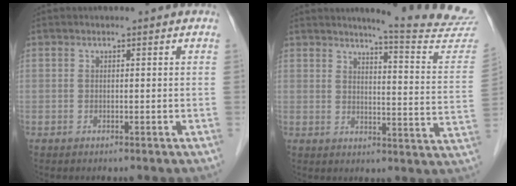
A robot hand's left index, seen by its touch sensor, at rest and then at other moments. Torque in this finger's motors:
{"motor_torque": [0.52, -0.87, 0.02, 0.02]}